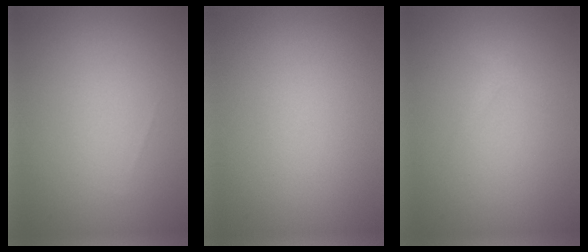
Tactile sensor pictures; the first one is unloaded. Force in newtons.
{"total": 0.0}
{"total": 0.8, "press": 0.8, "slide": 0.0}